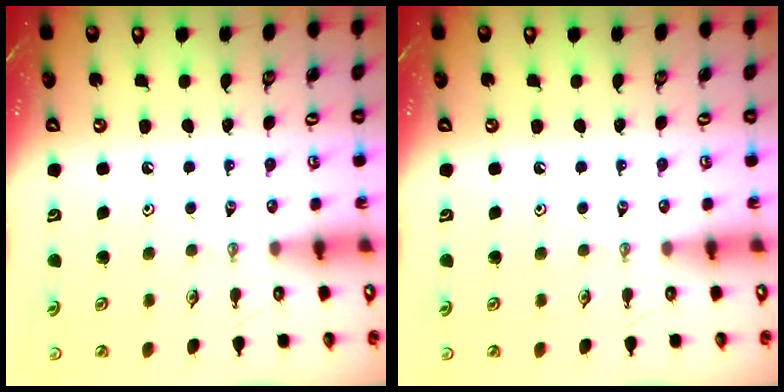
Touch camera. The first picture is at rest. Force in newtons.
{"total": 0.0}